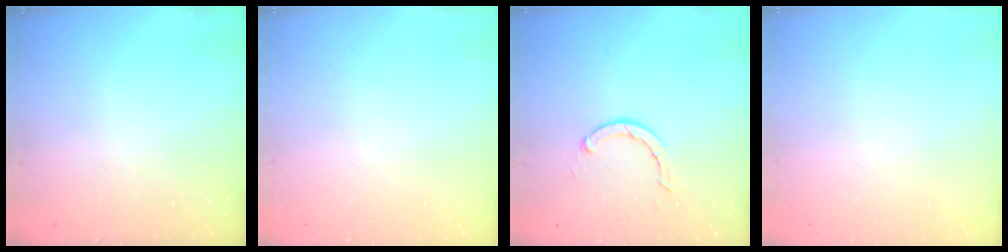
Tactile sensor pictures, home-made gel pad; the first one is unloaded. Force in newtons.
{"total": 0.0}
{"total": 2.9, "press": 2.9, "slide": 0.5}
{"total": 0.0}